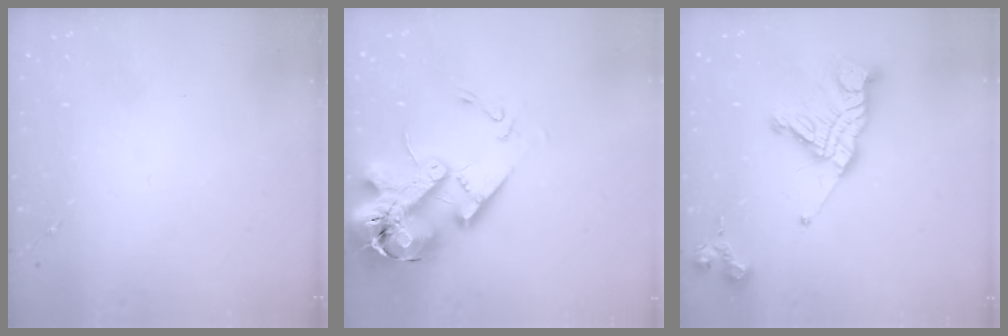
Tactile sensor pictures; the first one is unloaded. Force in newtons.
{"total": 20.8, "press": 20.5, "slide": 3.5}
{"total": 16.2, "press": 16.1, "slide": 1.6}